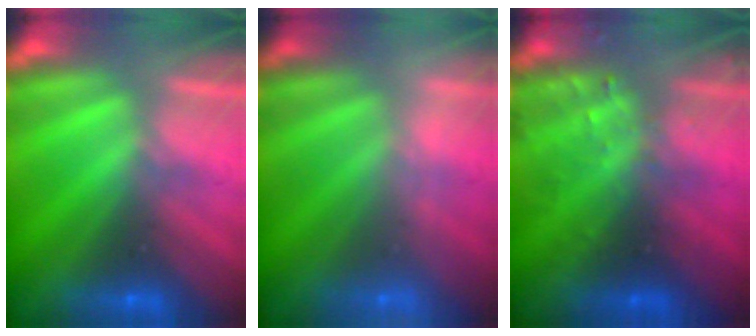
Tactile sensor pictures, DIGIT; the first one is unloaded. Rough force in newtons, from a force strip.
{"total": 2.0}
{"total": 6.7}